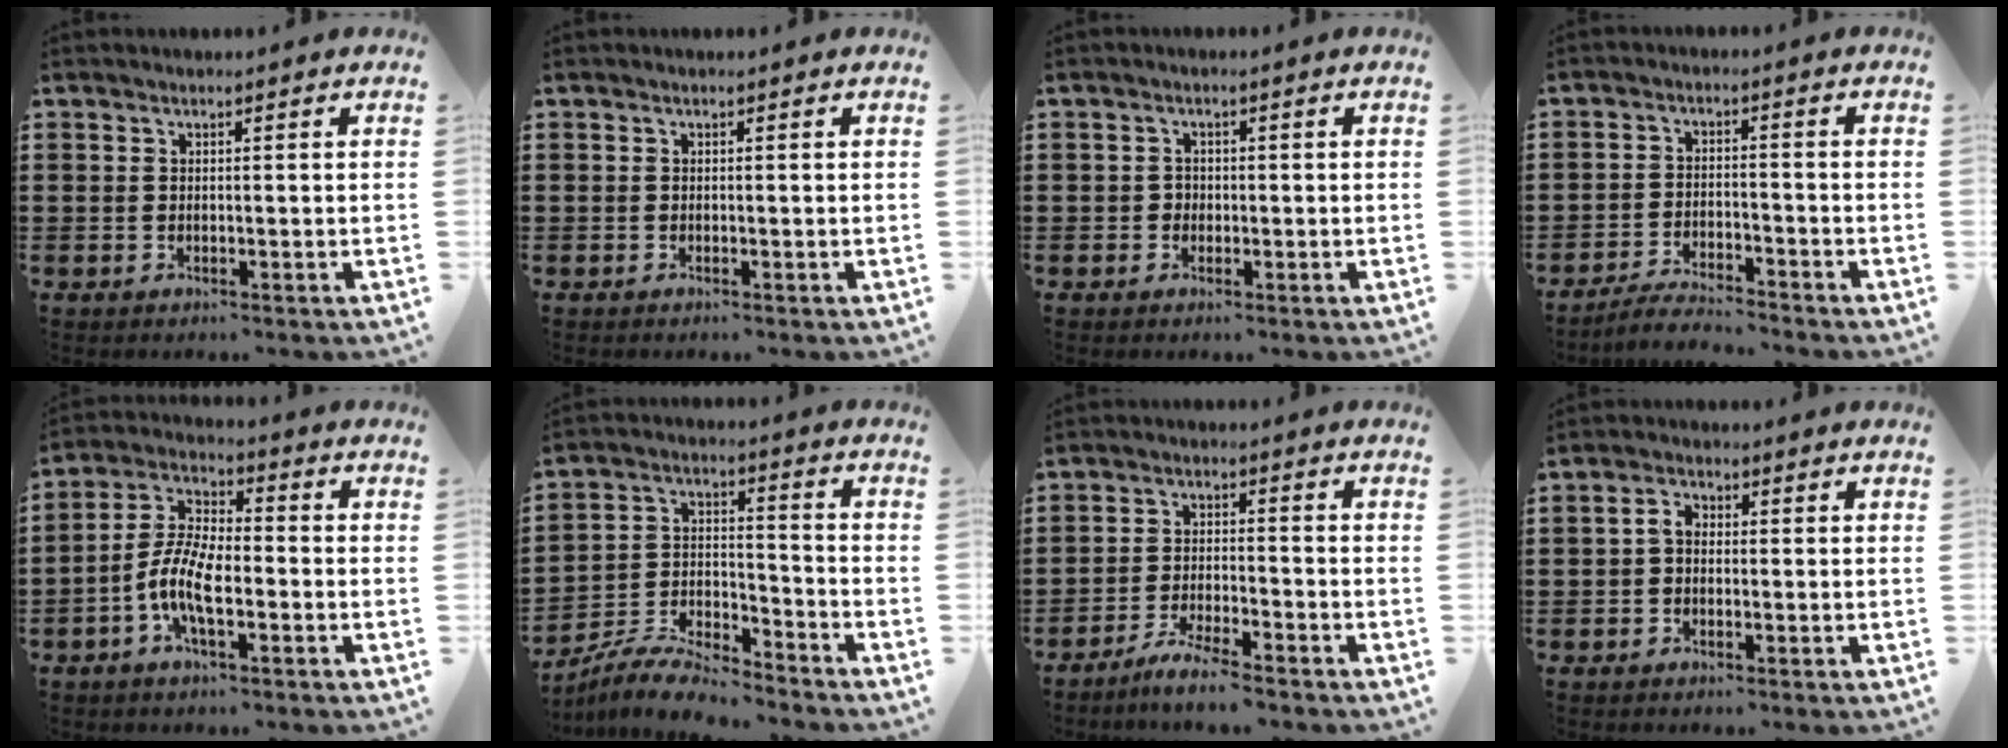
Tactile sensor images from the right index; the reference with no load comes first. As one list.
[{"total": 0.0}, {"total": 1.2, "force": [-0.4, 1.1, 0.3], "torque": [-0.008, 0.003, -0.009]}, {"total": 3.7, "force": [-3.6, 0.1, 0.6], "torque": [-0.014, 0.004, -0.074]}, {"total": 8.2, "force": [-2.9, 3.2, 7.0], "torque": [-0.172, -0.011, -0.062]}, {"total": 7.5, "force": [-7.0, 1.3, 2.3], "torque": [-0.049, 0.012, -0.135]}, {"total": 4.4, "force": [-4.1, -0.2, 1.4], "torque": [-0.032, -0.001, -0.081]}, {"total": 2.3, "force": [-0.2, 1.6, 1.7], "torque": [-0.034, 0.006, -0.006]}]